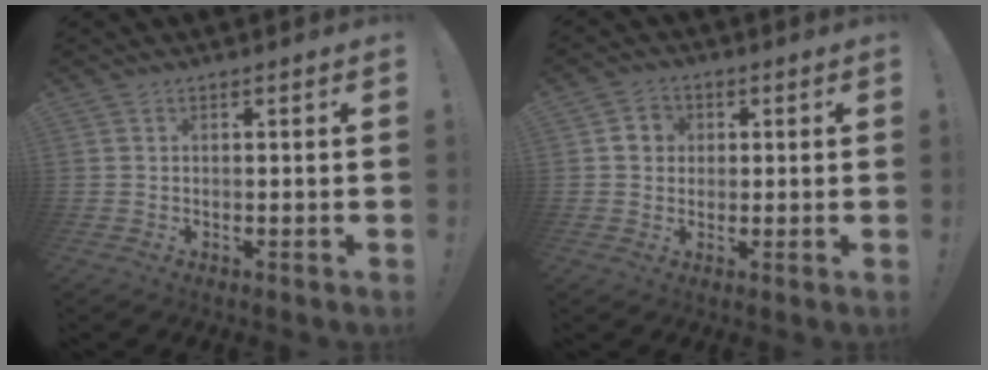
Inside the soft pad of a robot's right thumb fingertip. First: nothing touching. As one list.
[{"total": 5.0, "force": [0.7, 4.7, 1.8], "torque": [-0.029, 0.011, 0.014]}]